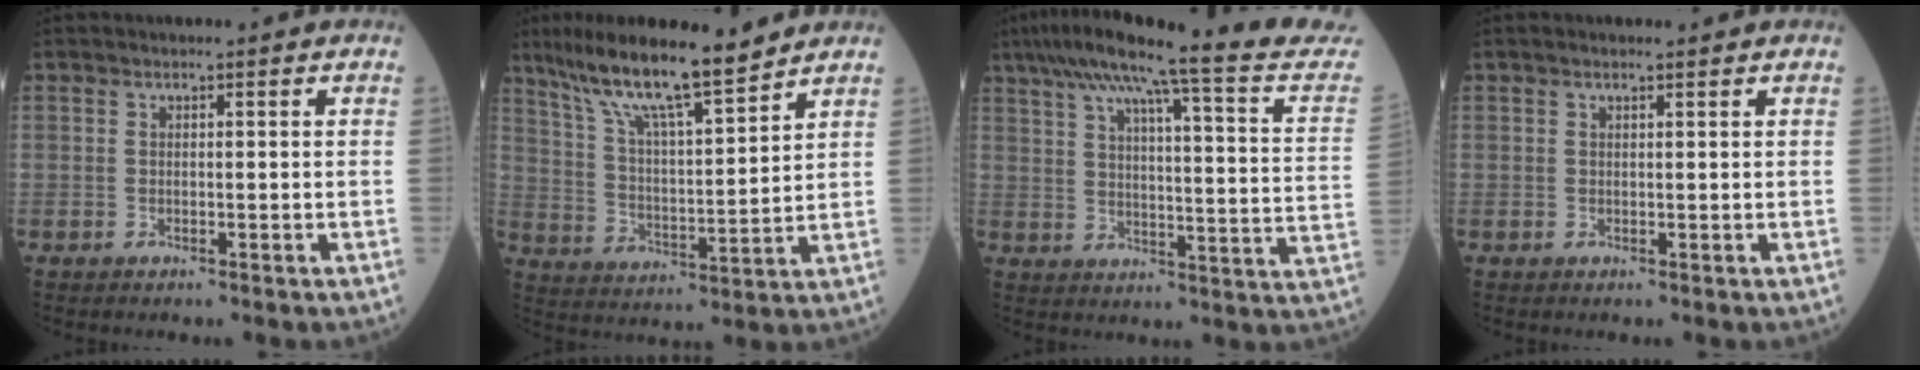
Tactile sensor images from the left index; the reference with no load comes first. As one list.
[{"total": 13.9, "force": [11.3, 1.0, 8.0], "torque": [-0.146, 0.006, 0.202]}, {"total": 24.1, "force": [20.4, -0.4, 12.8], "torque": [-0.197, -0.034, 0.254]}, {"total": 1.0, "force": [0.8, 0.1, 0.7], "torque": [-0.015, 0.008, 0.012]}]